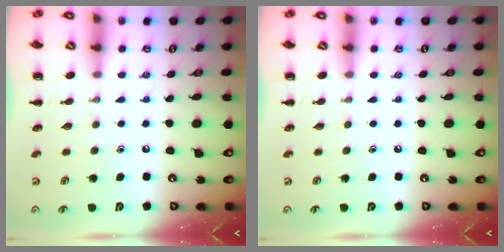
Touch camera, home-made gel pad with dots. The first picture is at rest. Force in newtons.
{"total": 0.0}